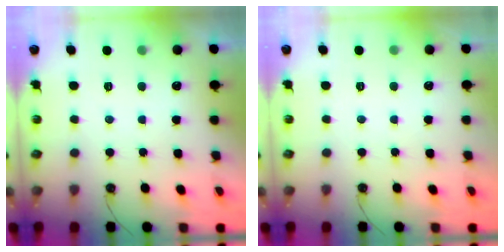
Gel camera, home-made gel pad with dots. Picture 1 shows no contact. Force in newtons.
{"total": 0.0}